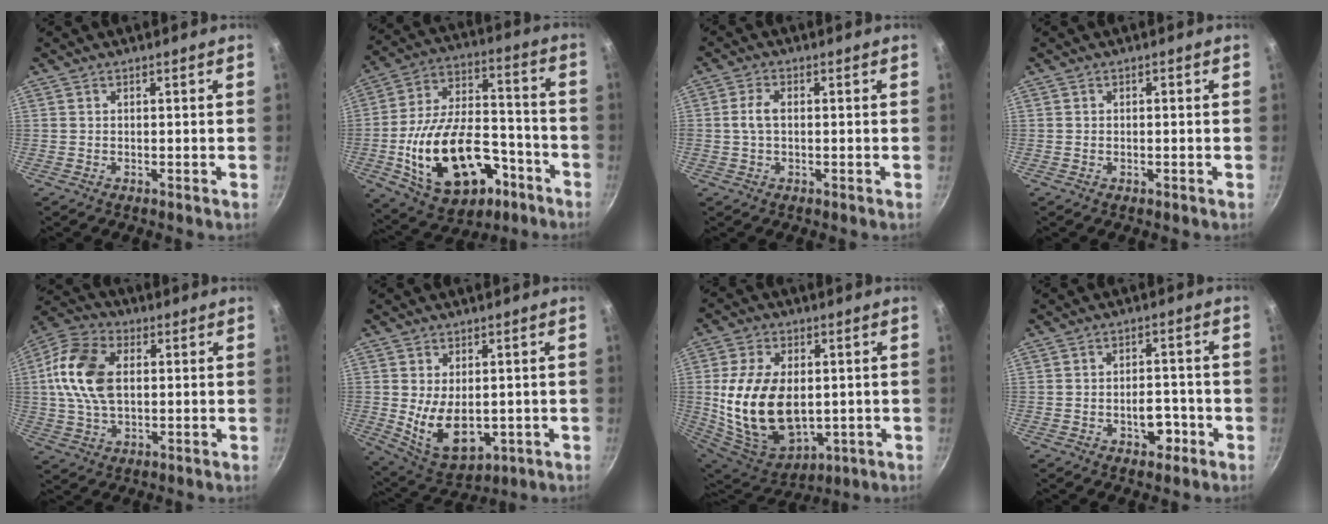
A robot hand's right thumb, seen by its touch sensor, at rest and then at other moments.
{"total": 25.0, "force": [-9.0, 14.7, 18.1], "torque": [-0.290, 0.067, -0.125]}
{"total": 3.5, "force": [0.1, 1.9, 2.9], "torque": [-0.063, 0.010, -0.001]}
{"total": 0.6, "force": [-0.3, 0.3, 0.4], "torque": [-0.008, 0.003, -0.006]}
{"total": 14.1, "force": [1.8, 9.0, 10.7], "torque": [-0.190, 0.012, 0.021]}
{"total": 11.1, "force": [-0.5, 6.8, 8.7], "torque": [-0.131, -0.022, 0.018]}
{"total": 20.0, "force": [0.1, 12.8, 15.4], "torque": [-0.272, -0.018, 0.021]}
{"total": 5.1, "force": [-2.0, 3.2, 3.4], "torque": [-0.023, 0.015, -0.028]}